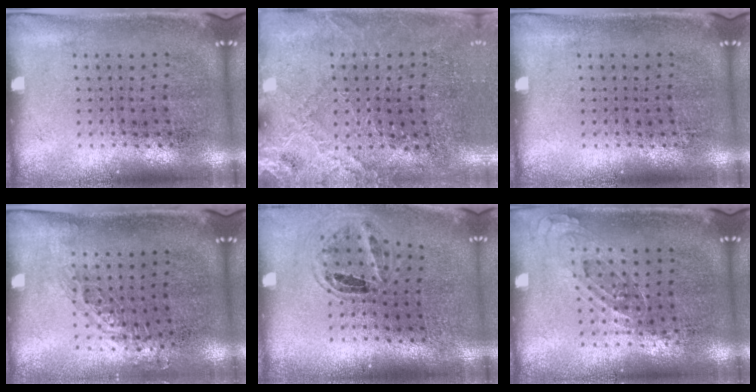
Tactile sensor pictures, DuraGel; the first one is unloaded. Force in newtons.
{"total": 2.6, "press": 2.6, "slide": 0.5}
{"total": 0.0}
{"total": 0.7, "press": 0.7, "slide": 0.1}
{"total": 0.9, "press": 0.9, "slide": 0.3}
{"total": 0.8, "press": 0.7, "slide": 0.5}